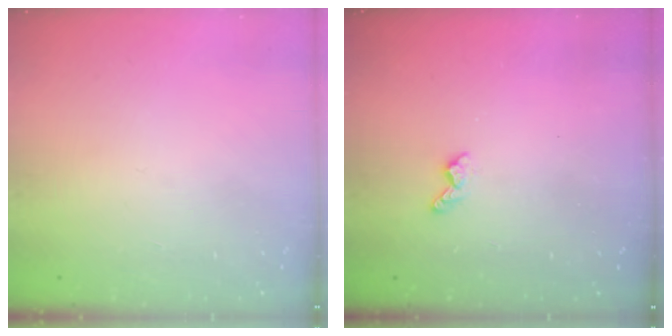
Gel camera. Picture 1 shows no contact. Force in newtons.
{"total": 3.5, "press": 3.5, "slide": 0.5}